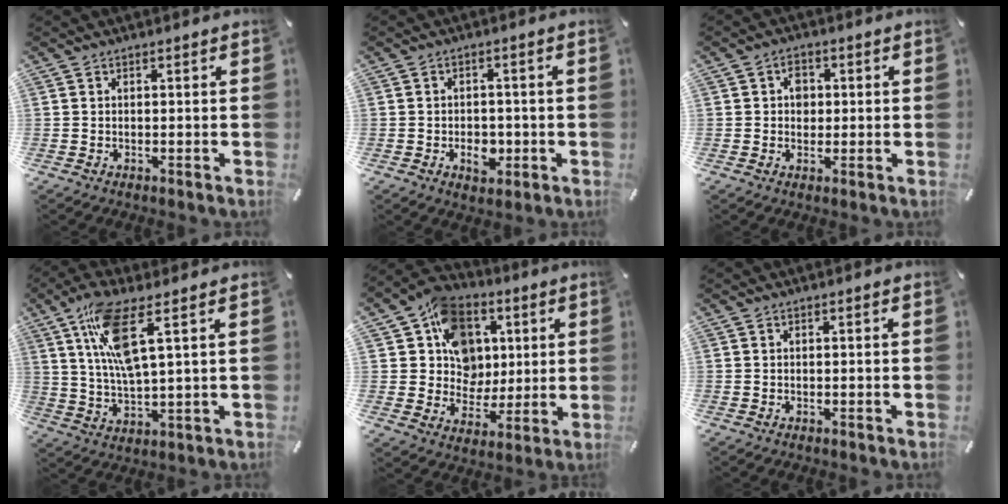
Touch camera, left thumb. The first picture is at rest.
{"total": 5.2, "force": [-1.5, 3.8, 3.2], "torque": [-0.042, -0.001, -0.027]}
{"total": 3.6, "force": [0.4, 3.1, 1.8], "torque": [-0.014, -0.002, 0.001]}
{"total": 12.2, "force": [5.3, 2.9, 10.6], "torque": [-0.221, -0.013, 0.089]}
{"total": 13.6, "force": [3.6, 12.2, 4.8], "torque": [-0.077, -0.023, 0.074]}
{"total": 0.0}